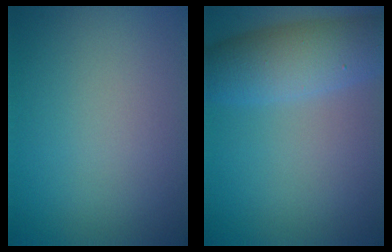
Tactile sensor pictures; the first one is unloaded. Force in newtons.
{"total": 6.0, "press": 6.0, "slide": 0.3}